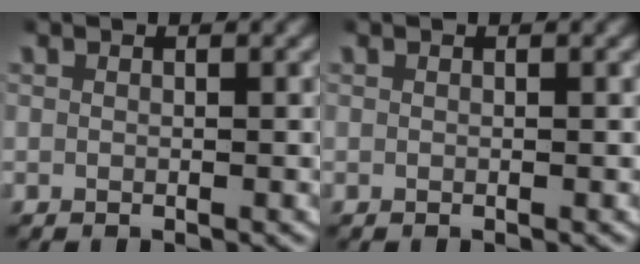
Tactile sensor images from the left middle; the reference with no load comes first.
{"total": 0.0}